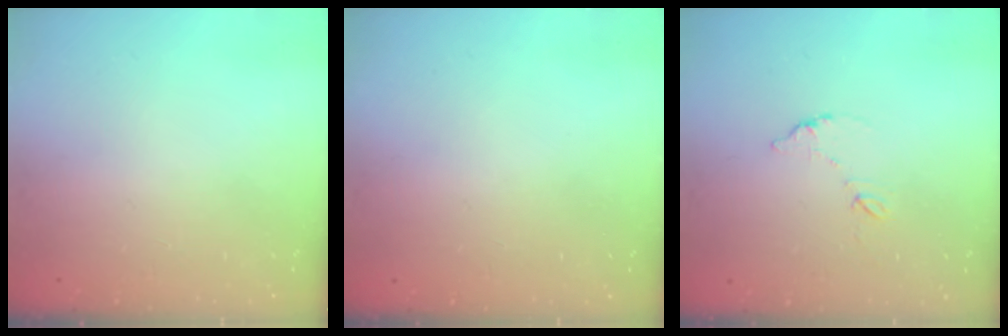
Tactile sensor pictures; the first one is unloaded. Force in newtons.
{"total": 4.2, "press": 4.2, "slide": 0.2}
{"total": 6.3, "press": 6.3, "slide": 0.4}